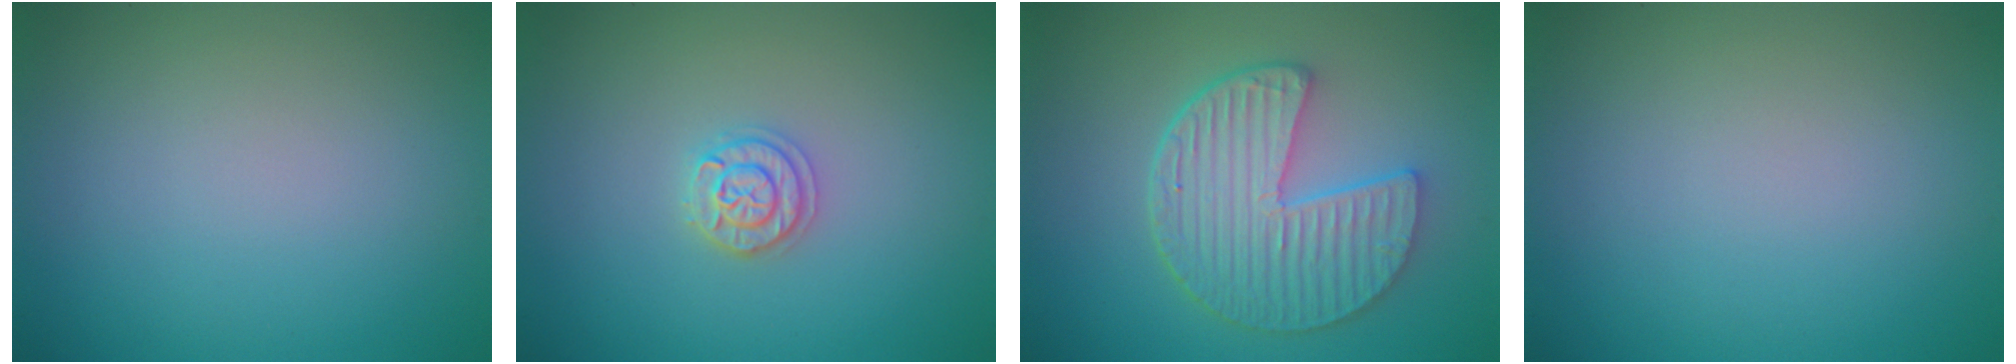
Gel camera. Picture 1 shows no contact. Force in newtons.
{"total": 1.9, "press": 1.8, "slide": 0.3}
{"total": 6.2, "press": 4.8, "slide": 4.0}
{"total": 0.0}